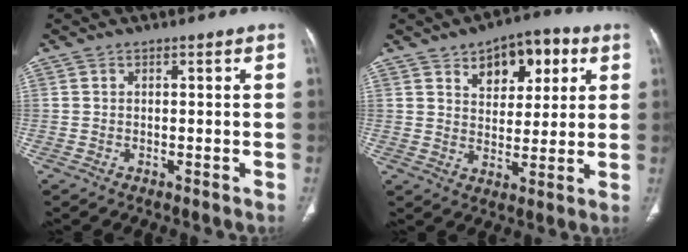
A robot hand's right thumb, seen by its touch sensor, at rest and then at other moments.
{"total": 11.5, "force": [5.4, 6.7, 7.6], "torque": [-0.067, -0.010, 0.077]}